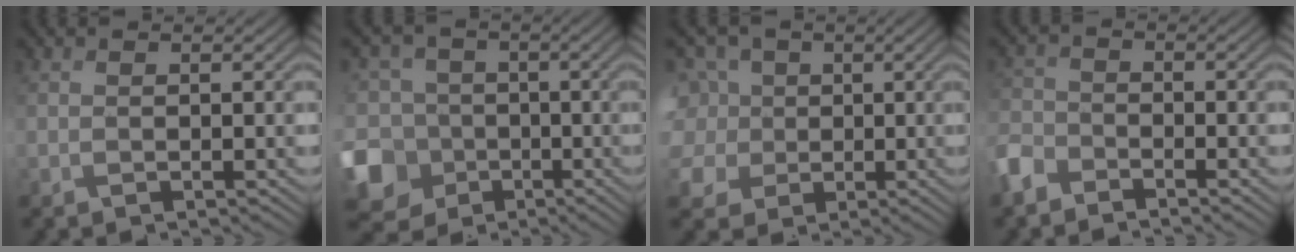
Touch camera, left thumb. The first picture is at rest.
{"total": 14.3, "force": [-4.5, 12.4, 5.5], "torque": [-0.188, -0.011, -0.102]}
{"total": 10.7, "force": [0.6, 9.4, 5.1], "torque": [-0.176, 0.018, -0.019]}
{"total": 4.3, "force": [-3.4, 2.2, 1.4], "torque": [-0.039, -0.004, -0.084]}